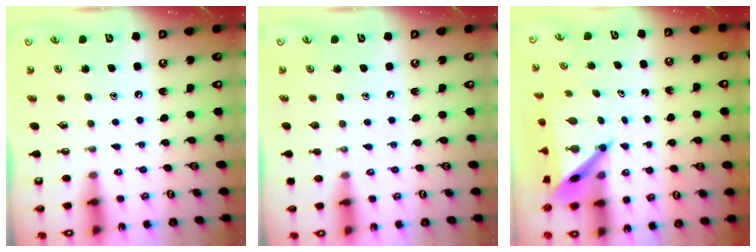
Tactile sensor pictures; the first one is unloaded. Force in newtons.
{"total": 0.0}
{"total": 6.4, "press": 6.4, "slide": 0.6}